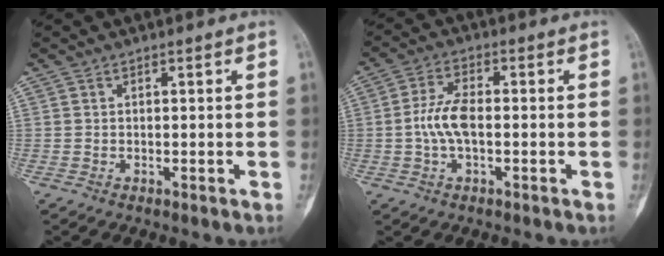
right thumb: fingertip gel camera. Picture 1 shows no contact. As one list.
[{"total": 6.5, "force": [-0.6, 2.6, 6.0], "torque": [-0.137, 0.013, -0.015]}]